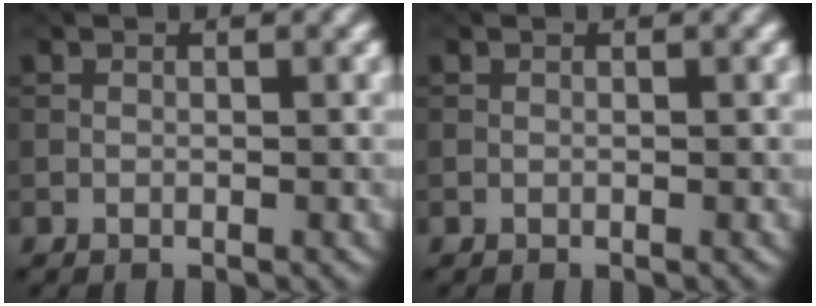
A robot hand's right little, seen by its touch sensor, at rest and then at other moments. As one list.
[{"total": 0.0}]